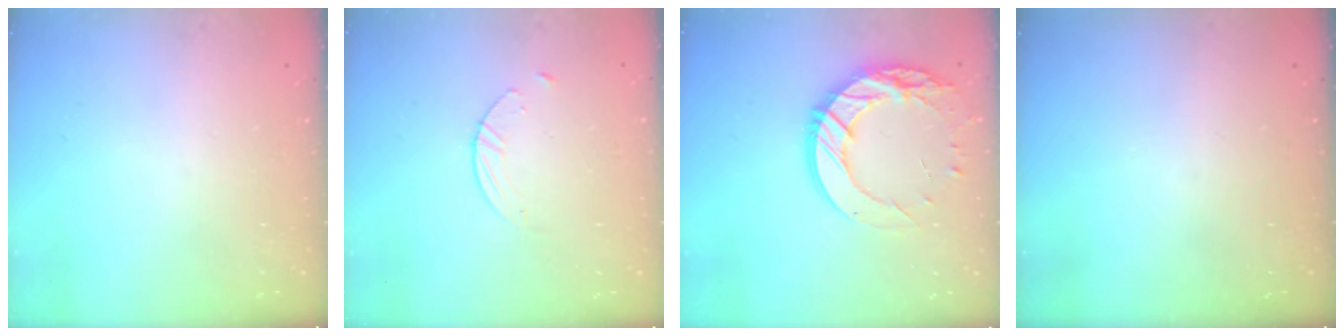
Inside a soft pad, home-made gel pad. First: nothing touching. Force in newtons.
{"total": 2.7, "press": 2.6, "slide": 0.3}
{"total": 16.5, "press": 16.5, "slide": 1.4}
{"total": 0.0}